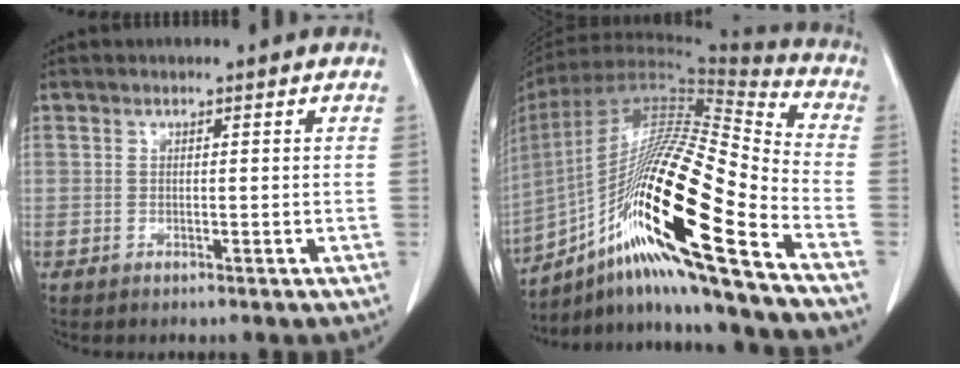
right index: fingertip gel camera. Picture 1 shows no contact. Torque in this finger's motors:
{"motor_torque": [1.73, -0.41, 1.05, 0.21]}